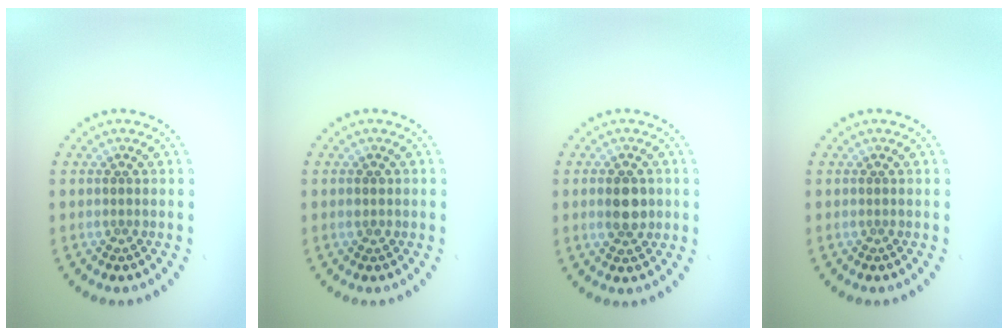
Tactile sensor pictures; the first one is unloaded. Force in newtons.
{"total": 1.0, "press": 1.0, "slide": 0.1}
{"total": 3.2, "press": 3.2, "slide": 0.1}
{"total": 0.0}